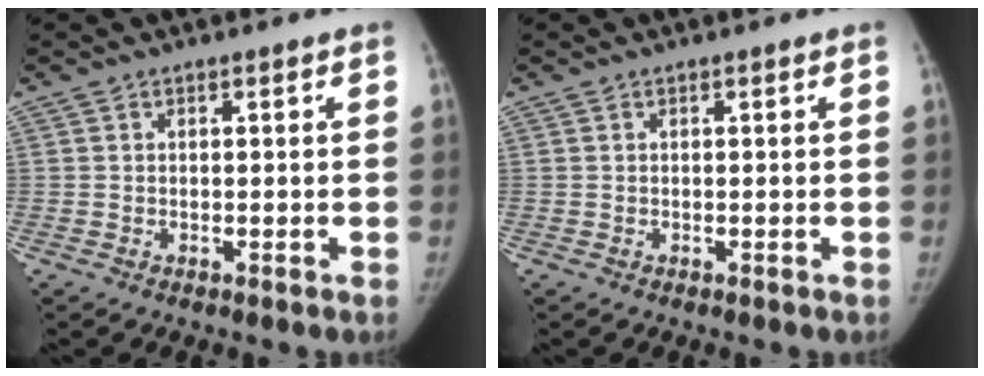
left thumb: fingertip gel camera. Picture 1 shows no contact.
{"total": 0.0}